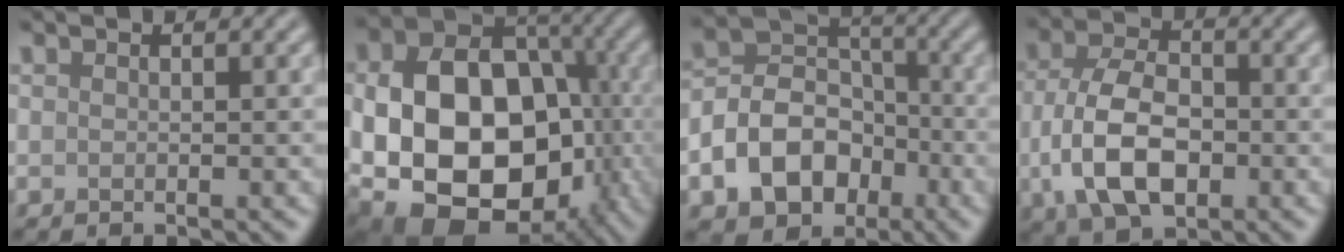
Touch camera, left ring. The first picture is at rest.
{"total": 17.1, "force": [-3.4, 12.0, 11.8], "torque": [-0.184, -0.022, -0.042]}
{"total": 8.2, "force": [-3.2, 6.0, 4.6], "torque": [-0.067, 0.002, -0.073]}
{"total": 7.8, "force": [-1.9, 4.6, 6.0], "torque": [-0.126, 0.000, -0.041]}